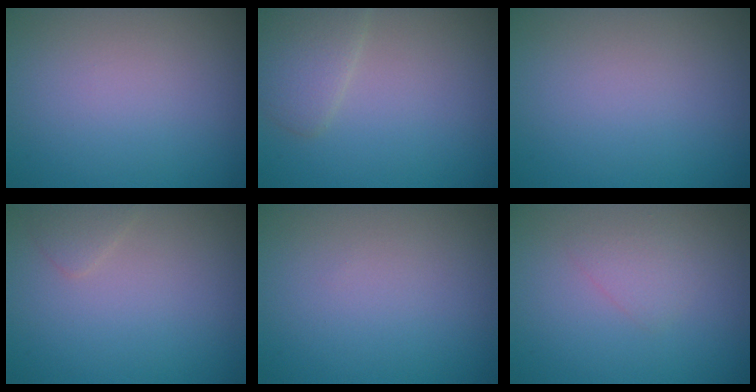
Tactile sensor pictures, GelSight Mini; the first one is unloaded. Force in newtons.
{"total": 2.6, "press": 2.6, "slide": 0.2}
{"total": 0.0}
{"total": 1.1, "press": 1.1, "slide": 0.0}
{"total": 0.0}
{"total": 1.4, "press": 1.4, "slide": 0.0}